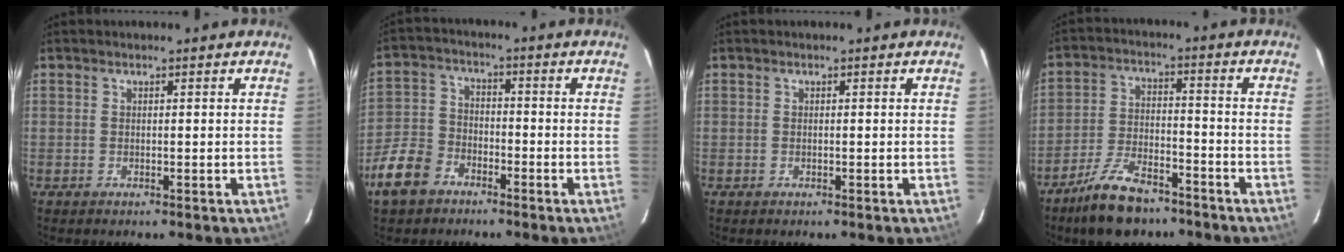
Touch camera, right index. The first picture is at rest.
{"total": 9.9, "force": [-6.2, 6.3, 4.2], "torque": [-0.110, 0.015, -0.120]}
{"total": 0.0}
{"total": 11.5, "force": [-8.8, 4.5, 5.9], "torque": [-0.129, -0.001, -0.154]}